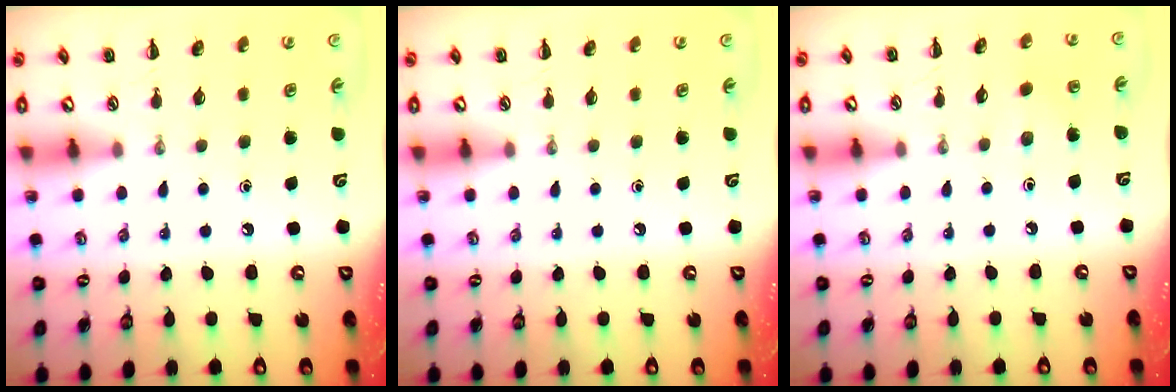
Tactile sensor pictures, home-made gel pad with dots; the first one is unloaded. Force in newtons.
{"total": 0.0}
{"total": 2.3, "press": 2.2, "slide": 0.8}